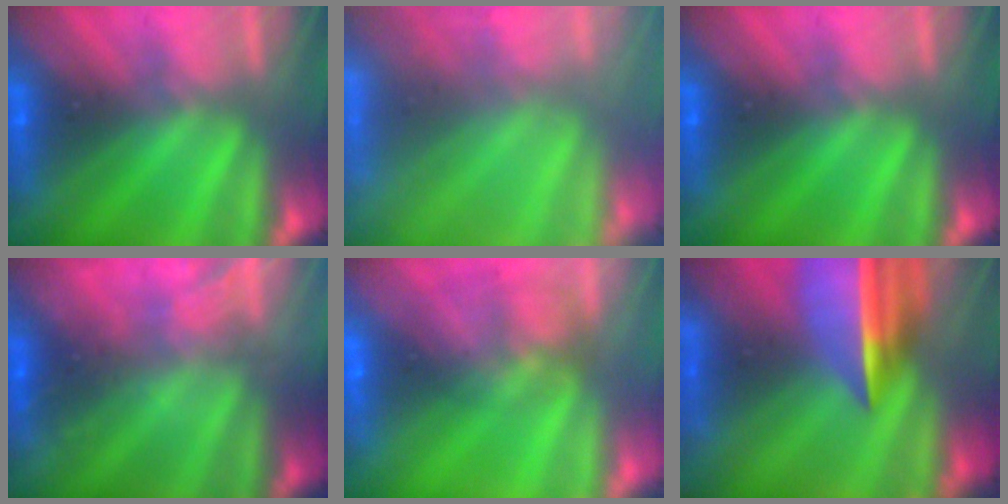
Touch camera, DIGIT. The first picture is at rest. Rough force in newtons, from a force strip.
{"total": 6.3}
{"total": 0.0}
{"total": 2.3}
{"total": 7.0}
{"total": 6.7}